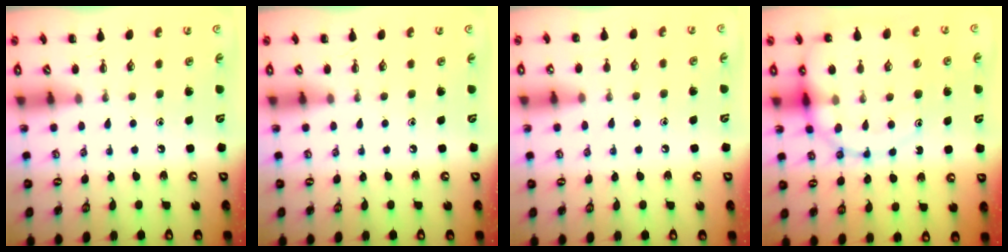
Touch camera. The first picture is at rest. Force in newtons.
{"total": 0.0}
{"total": 6.6, "press": 6.3, "slide": 2.2}
{"total": 13.9, "press": 13.6, "slide": 2.8}